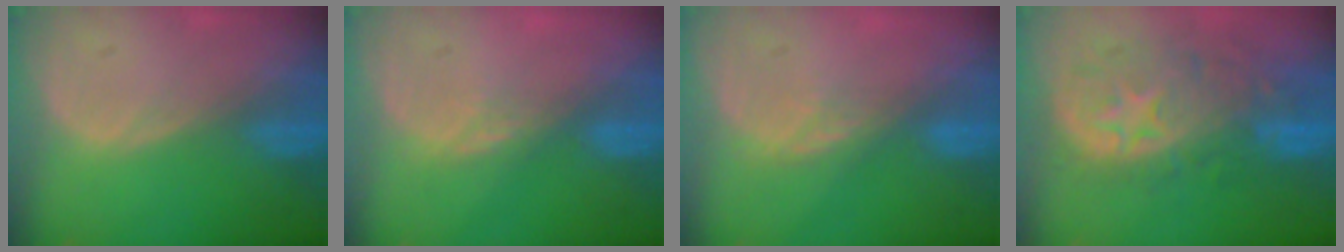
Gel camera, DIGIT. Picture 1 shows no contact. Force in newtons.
{"total": 2.4, "press": 1.9, "slide": 1.4}
{"total": 2.5, "press": 2.1, "slide": 1.4}
{"total": 11.0, "press": 9.8, "slide": 5.1}